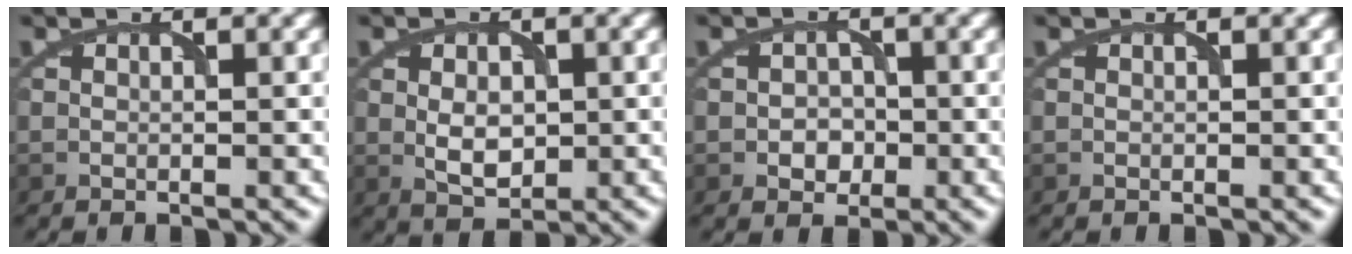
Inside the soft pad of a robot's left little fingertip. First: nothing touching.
{"total": 2.9, "force": [0.0, 1.9, 2.2], "torque": [-0.041, -0.002, 0.003]}
{"total": 2.0, "force": [-0.6, 1.7, 0.9], "torque": [-0.008, 0.000, -0.013]}
{"total": 0.0}